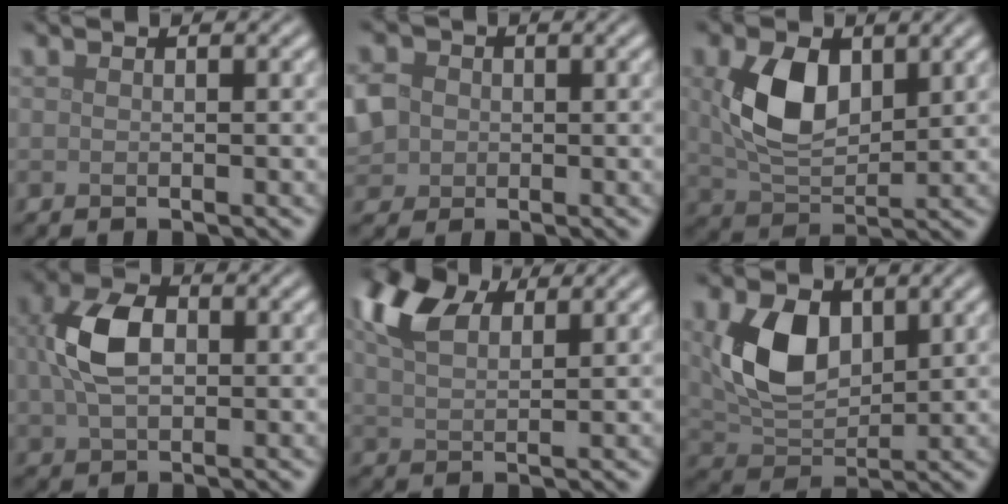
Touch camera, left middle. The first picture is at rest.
{"total": 5.6, "force": [-0.2, 5.0, 2.5], "torque": [-0.069, 0.009, -0.018]}
{"total": 6.4, "force": [1.6, 4.1, 4.7], "torque": [-0.109, -0.005, 0.035]}
{"total": 6.0, "force": [0.7, 4.1, 4.3], "torque": [-0.099, 0.005, 0.009]}
{"total": 6.6, "force": [4.0, 3.2, 4.2], "torque": [-0.096, 0.022, 0.069]}
{"total": 6.7, "force": [1.6, 4.4, 4.8], "torque": [-0.102, -0.007, 0.037]}